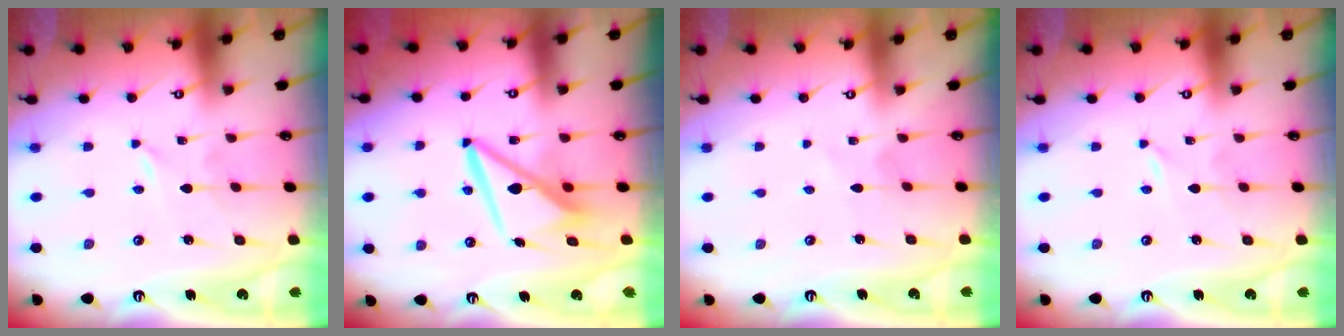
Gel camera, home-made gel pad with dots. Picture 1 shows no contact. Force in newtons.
{"total": 8.9, "press": 8.9, "slide": 1.1}
{"total": 2.5, "press": 2.5, "slide": 0.2}
{"total": 0.0}